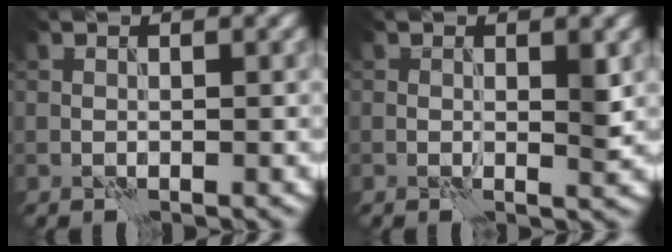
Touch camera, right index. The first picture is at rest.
{"total": 1.7, "force": [0.1, 0.6, 1.5], "torque": [-0.017, -0.004, -0.001]}